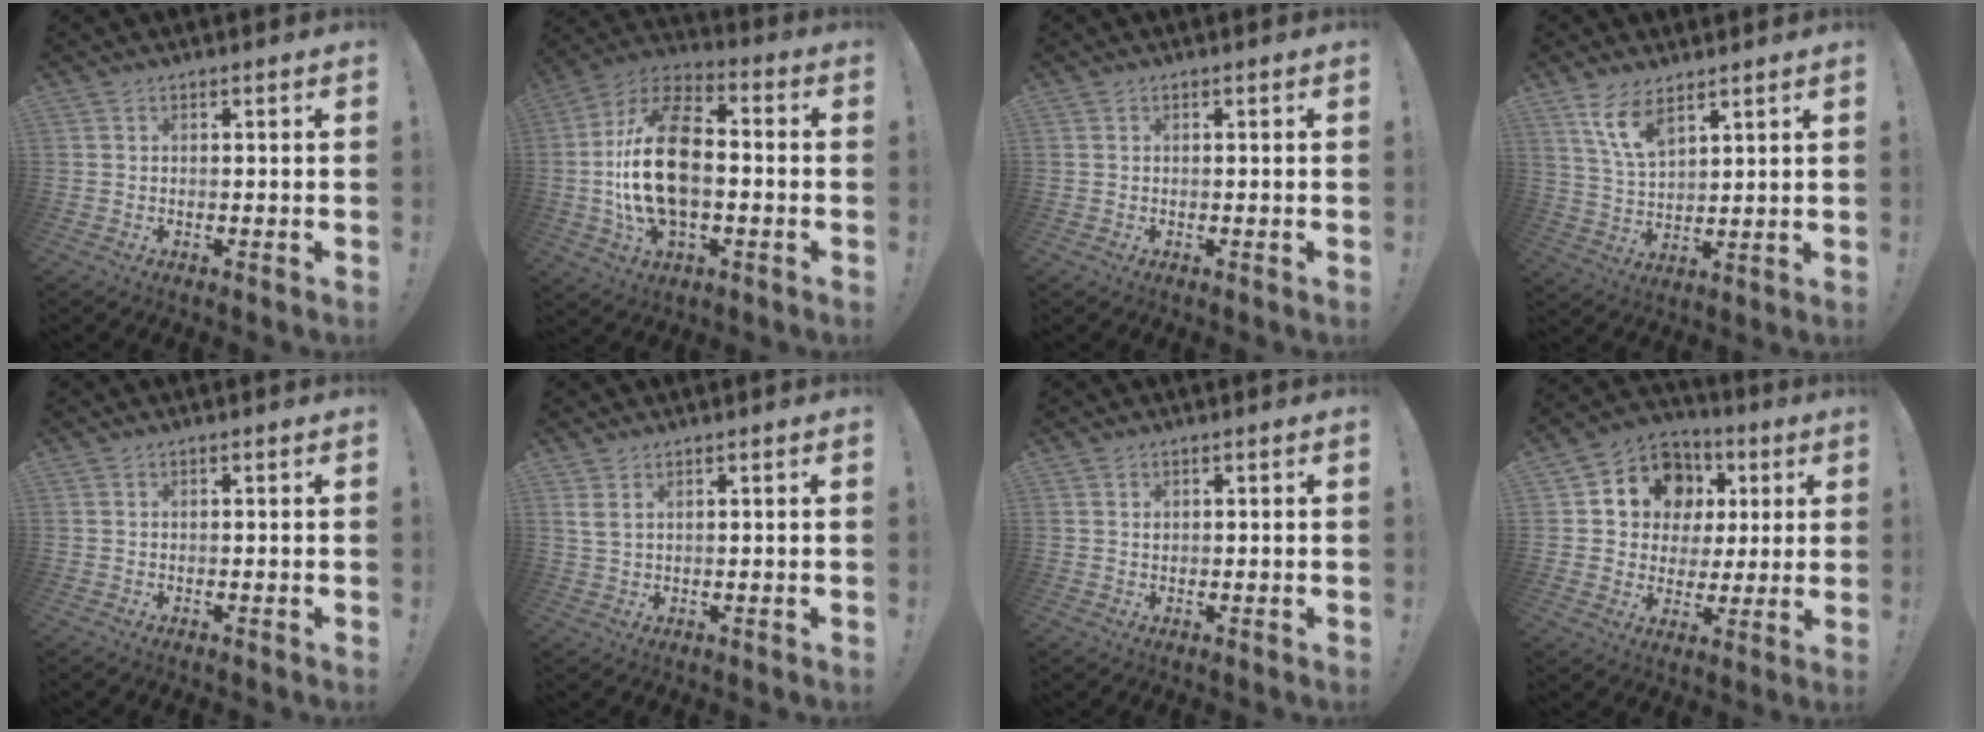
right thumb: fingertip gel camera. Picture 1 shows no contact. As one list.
[{"total": 21.8, "force": [-1.4, 12.9, 17.5], "torque": [-0.334, 0.024, -0.020]}, {"total": 0.0}, {"total": 9.0, "force": [6.3, 3.9, 5.2], "torque": [-0.102, -0.029, 0.121]}, {"total": 0.0}, {"total": 2.5, "force": [1.2, 0.9, 2.0], "torque": [-0.042, 0.000, 0.024]}, {"total": 0.7, "force": [0.4, 0.6, 0.2], "torque": [0.004, -0.002, 0.007]}, {"total": 13.1, "force": [4.5, 11.3, 4.8], "torque": [-0.068, -0.020, 0.103]}]